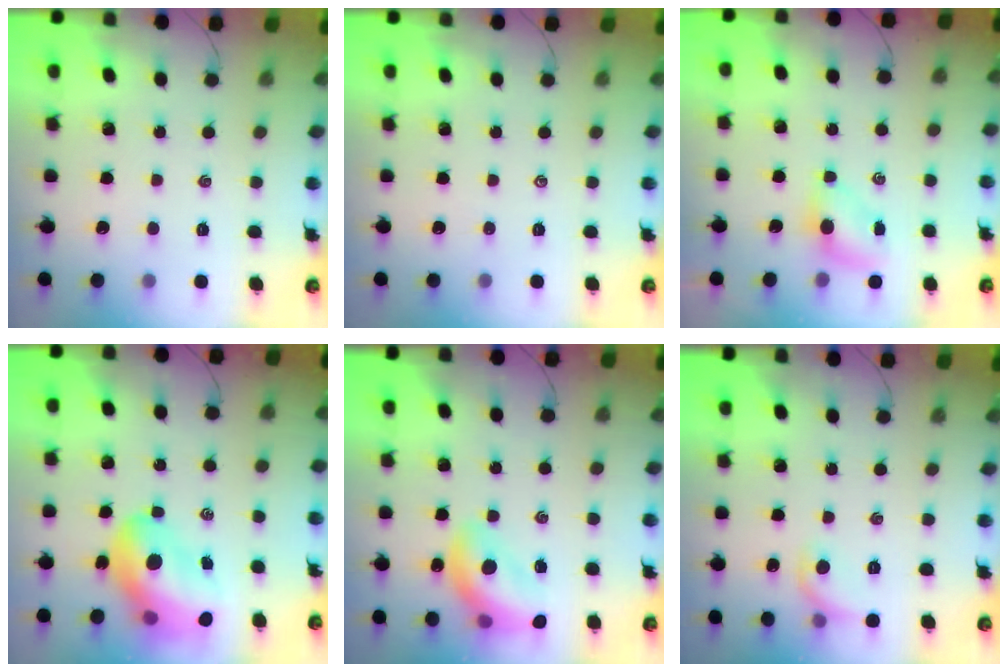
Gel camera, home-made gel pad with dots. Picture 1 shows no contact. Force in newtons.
{"total": 0.0}
{"total": 4.6, "press": 4.6, "slide": 0.6}
{"total": 15.4, "press": 14.7, "slide": 4.4}
{"total": 16.5, "press": 16.1, "slide": 3.6}
{"total": 6.4, "press": 6.3, "slide": 1.2}